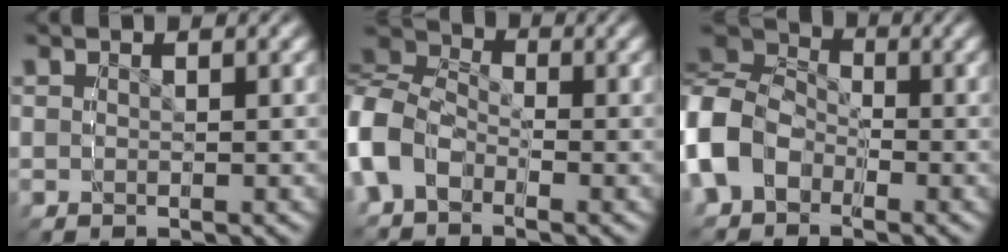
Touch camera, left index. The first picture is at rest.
{"total": 9.4, "force": [-2.3, 7.6, 5.1], "torque": [-0.113, -0.015, -0.046]}
{"total": 7.7, "force": [-2.8, 6.6, 2.7], "torque": [-0.097, -0.031, -0.043]}